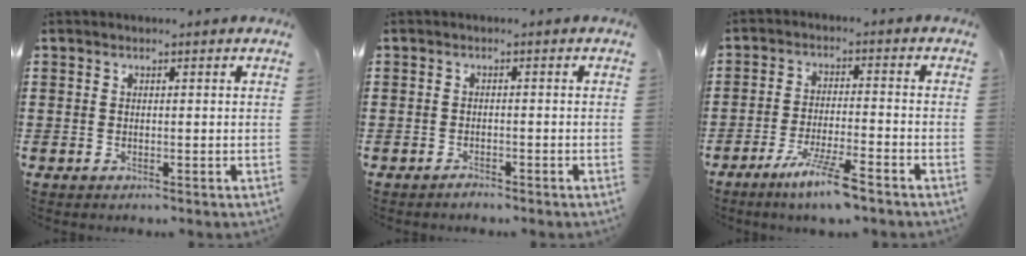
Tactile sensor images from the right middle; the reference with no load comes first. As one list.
[{"total": 1.0, "force": [-0.9, 0.2, 0.2], "torque": [-0.007, -0.001, -0.019]}, {"total": 6.5, "force": [-4.9, 0.2, 4.4], "torque": [-0.088, -0.012, -0.088]}]